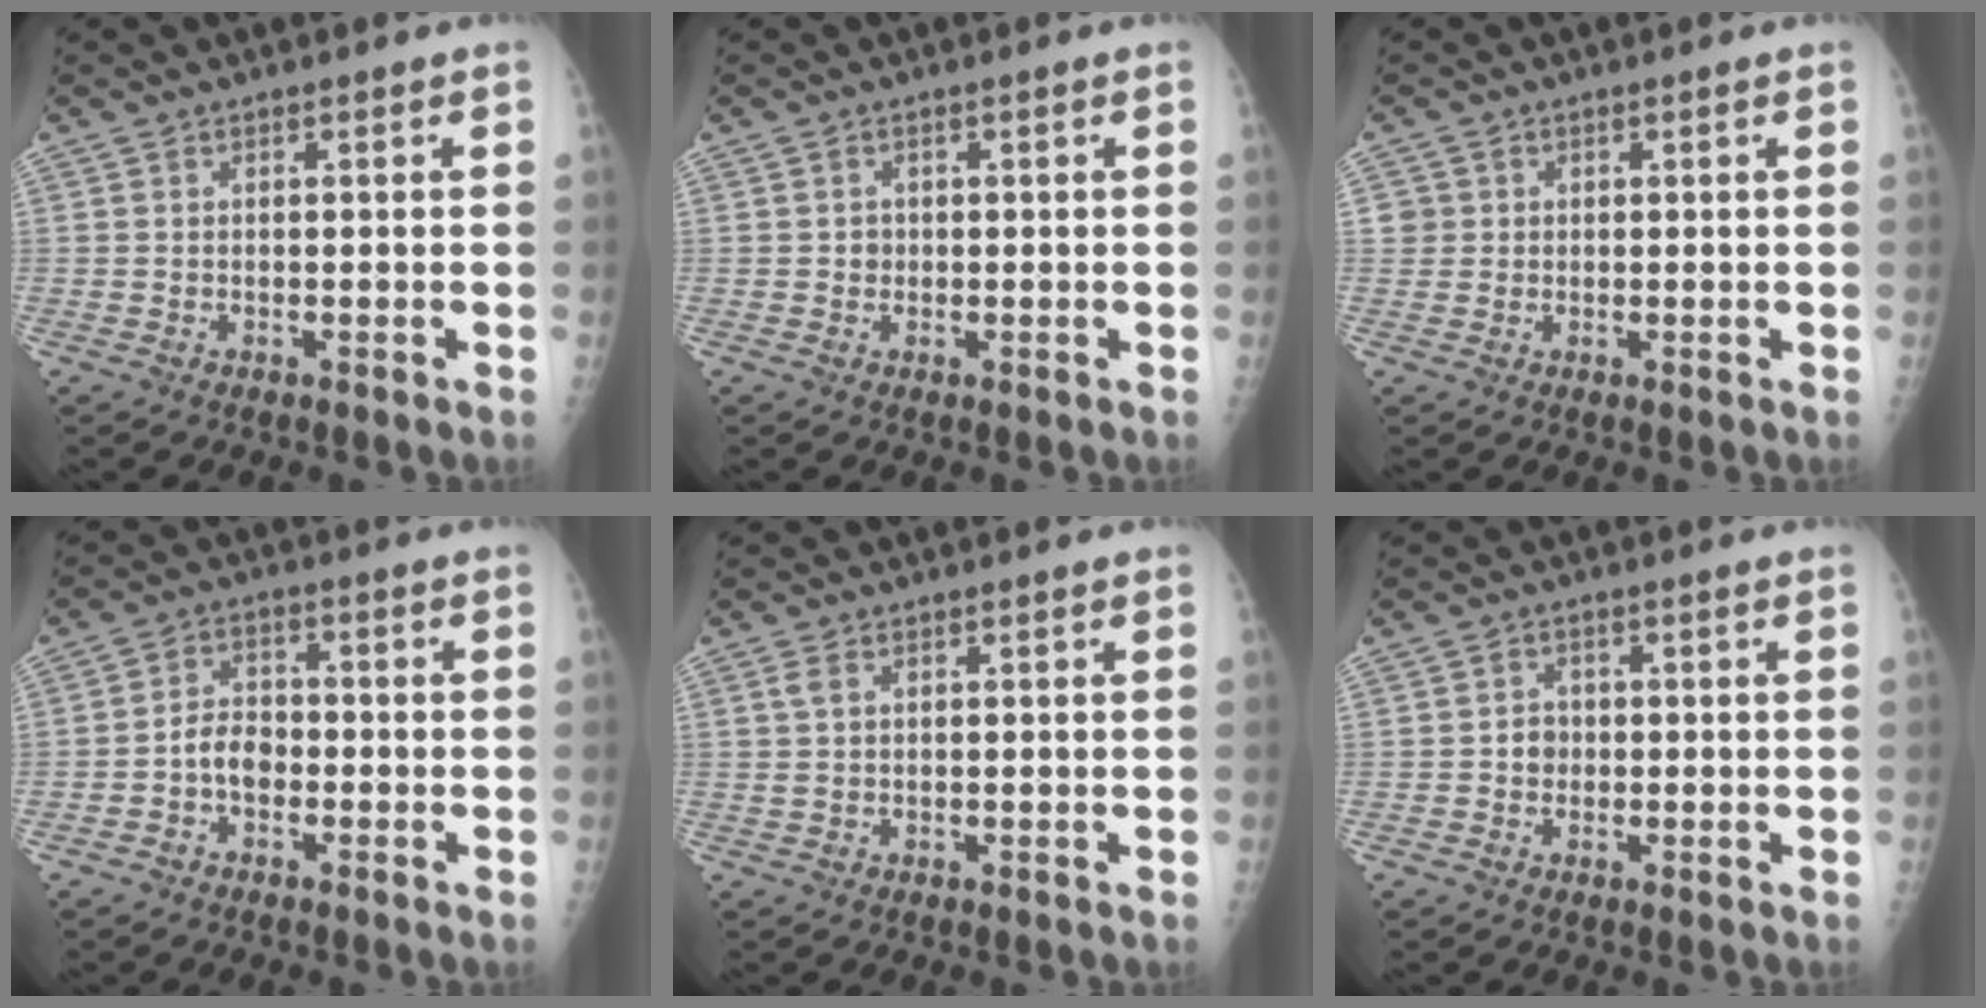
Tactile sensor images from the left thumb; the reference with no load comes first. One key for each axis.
{"total": 1.1, "fx": -0.1, "fy": 1.1, "fz": 0.3, "tx": 0.002, "ty": 0.004, "tz": -0.001}
{"total": 2.1, "fx": 0.3, "fy": 2.1, "fz": 0.0, "tx": 0.020, "ty": 0.005, "tz": 0.002}
{"total": 4.7, "fx": -1.8, "fy": 3.3, "fz": 2.8, "tx": -0.033, "ty": 0.023, "tz": -0.040}
{"total": 1.6, "fx": 0.6, "fy": 0.9, "fz": 1.2, "tx": -0.028, "ty": 0.004, "tz": 0.013}
{"total": 2.3, "fx": -0.3, "fy": 2.1, "fz": 0.9, "tx": 0.002, "ty": 0.008, "tz": -0.008}